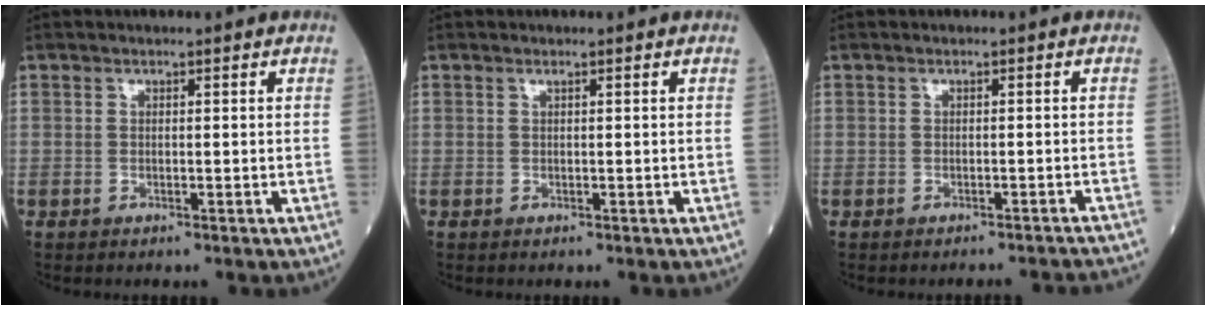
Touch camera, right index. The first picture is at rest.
{"total": 0.0}
{"total": 7.7, "force": [-7.5, 0.8, 1.7], "torque": [-0.015, -0.008, -0.073]}